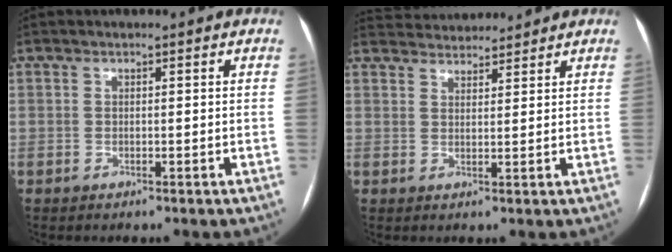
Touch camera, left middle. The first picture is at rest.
{"total": 7.5, "force": [7.3, 1.2, 1.1], "torque": [-0.022, 0.026, 0.112]}